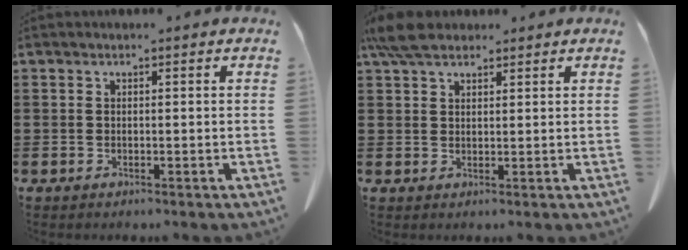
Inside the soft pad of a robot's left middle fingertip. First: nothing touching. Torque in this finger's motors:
{"motor_torque": [1.36, 0.78, 0.43, 0.14]}